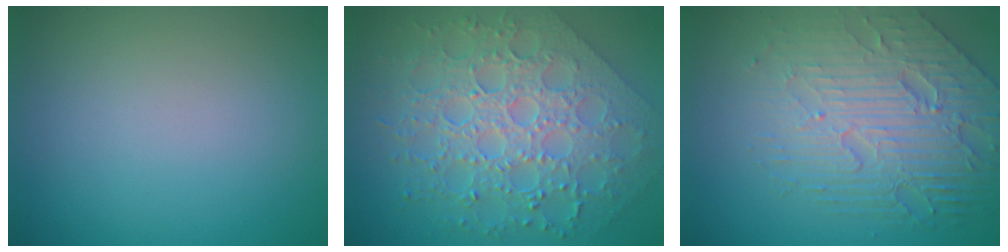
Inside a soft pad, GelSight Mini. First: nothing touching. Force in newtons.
{"total": 8.3, "press": 6.2, "slide": 5.5}
{"total": 7.5, "press": 5.3, "slide": 5.4}